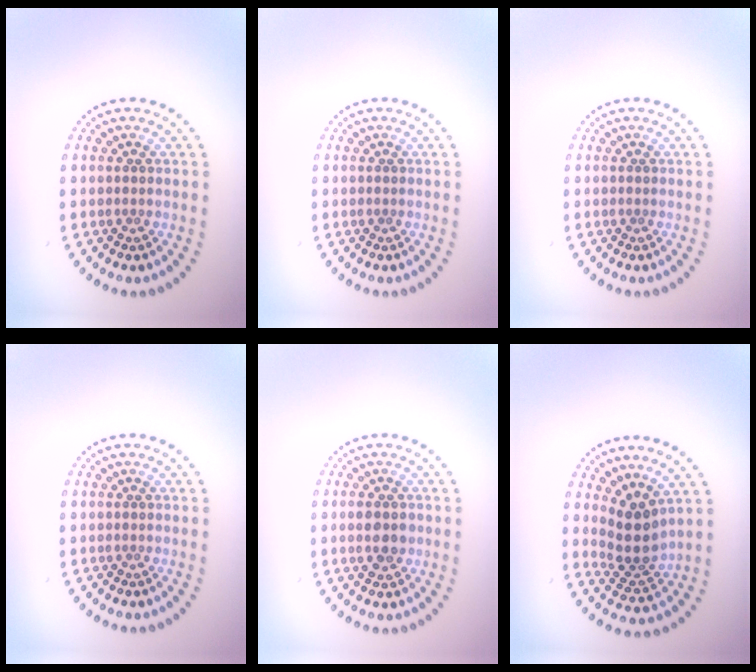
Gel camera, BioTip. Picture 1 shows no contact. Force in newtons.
{"total": 0.0}
{"total": 0.0}
{"total": 0.0}
{"total": 2.6, "press": 2.6, "slide": 0.1}
{"total": 3.5, "press": 2.7, "slide": 2.3}